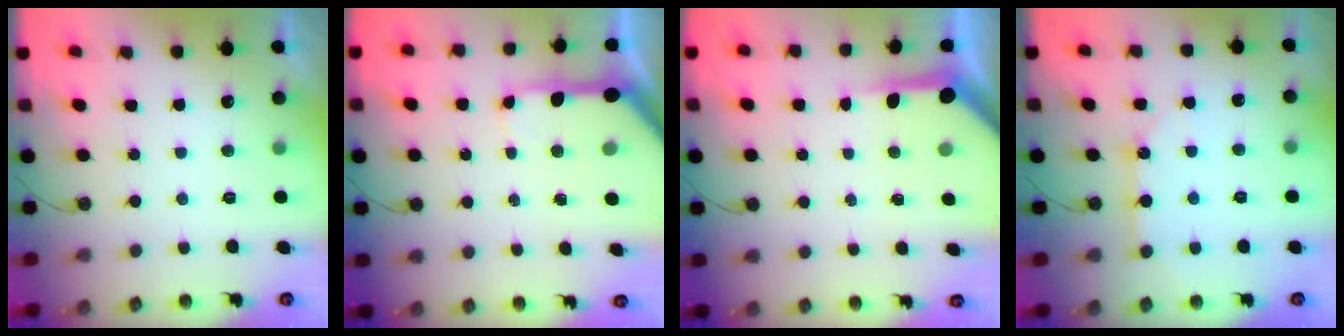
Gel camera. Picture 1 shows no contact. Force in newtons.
{"total": 12.3, "press": 12.2, "slide": 1.3}
{"total": 5.2, "press": 5.2, "slide": 0.2}
{"total": 8.5, "press": 8.5, "slide": 0.7}